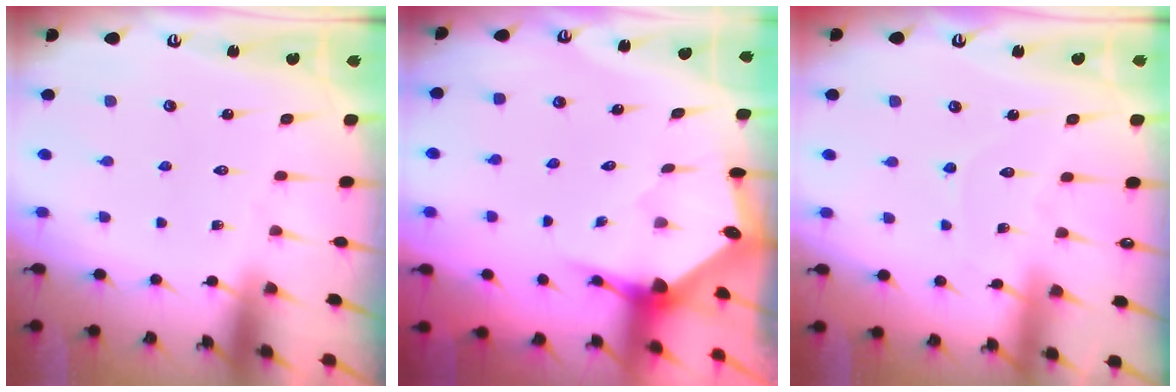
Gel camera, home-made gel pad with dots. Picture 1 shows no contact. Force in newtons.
{"total": 3.6, "press": 3.6, "slide": 0.5}
{"total": 5.3, "press": 5.3, "slide": 0.3}